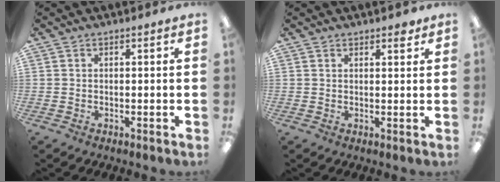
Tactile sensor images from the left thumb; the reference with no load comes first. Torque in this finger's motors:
{"motor_torque": [0.16, 0.07, -0.14, 0.04, -0.02]}